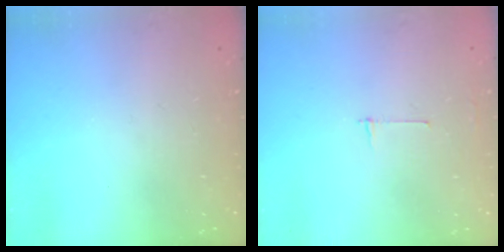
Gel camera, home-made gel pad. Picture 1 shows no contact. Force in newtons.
{"total": 2.7, "press": 2.7, "slide": 0.3}